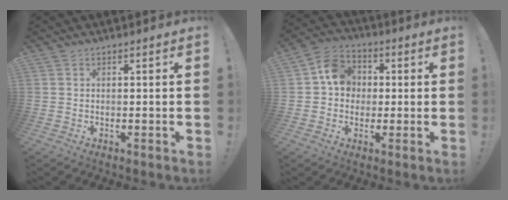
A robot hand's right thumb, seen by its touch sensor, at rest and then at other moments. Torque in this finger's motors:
{"motor_torque": [0.08, 0.11, 0.46, -0.01, 0.05]}